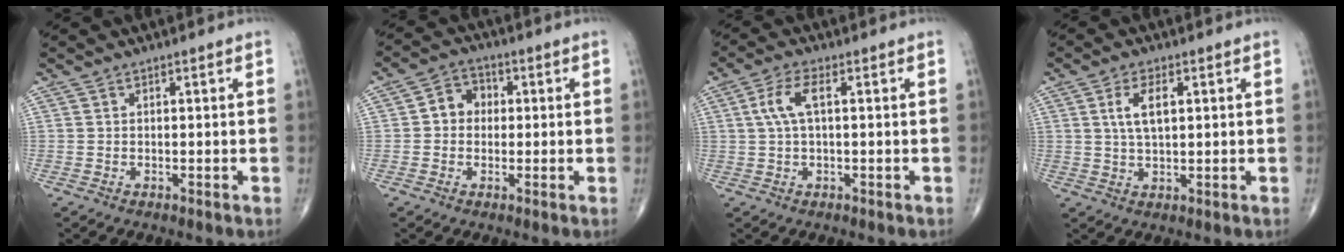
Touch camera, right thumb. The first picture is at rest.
{"total": 5.3, "force": [0.2, 4.5, 2.7], "torque": [-0.024, 0.017, -0.007]}
{"total": 5.1, "force": [1.0, 1.9, 4.7], "torque": [-0.114, 0.015, 0.018]}
{"total": 5.6, "force": [1.5, 2.5, 4.8], "torque": [-0.094, -0.001, 0.029]}